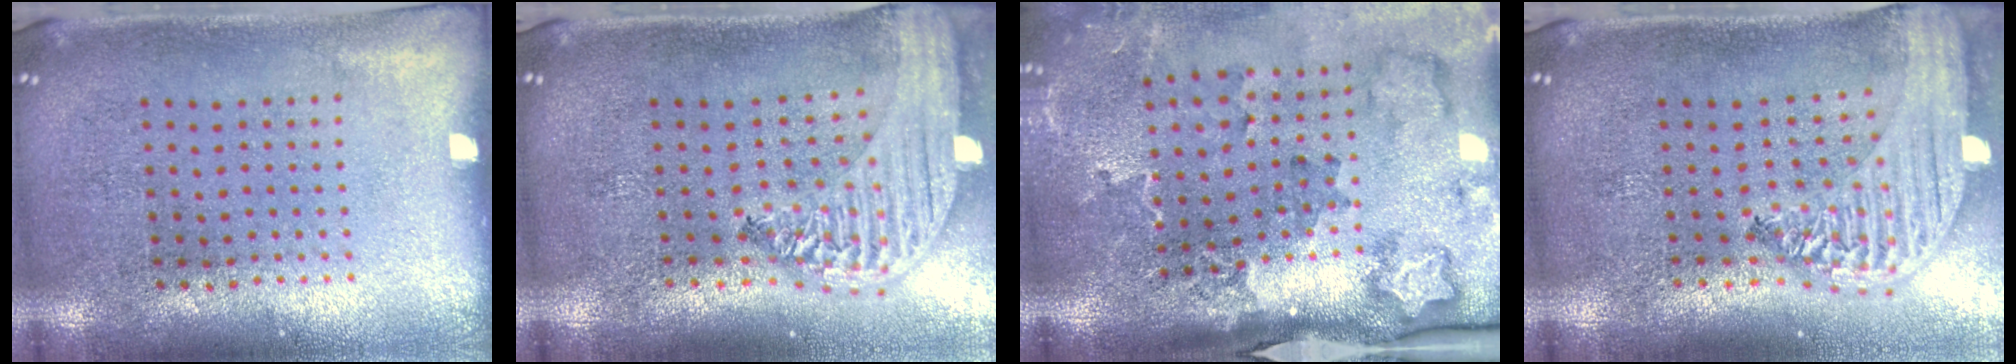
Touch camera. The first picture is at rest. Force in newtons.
{"total": 2.5, "press": 2.1, "slide": 1.3}
{"total": 2.3, "press": 2.0, "slide": 1.2}
{"total": 2.5, "press": 2.1, "slide": 1.3}